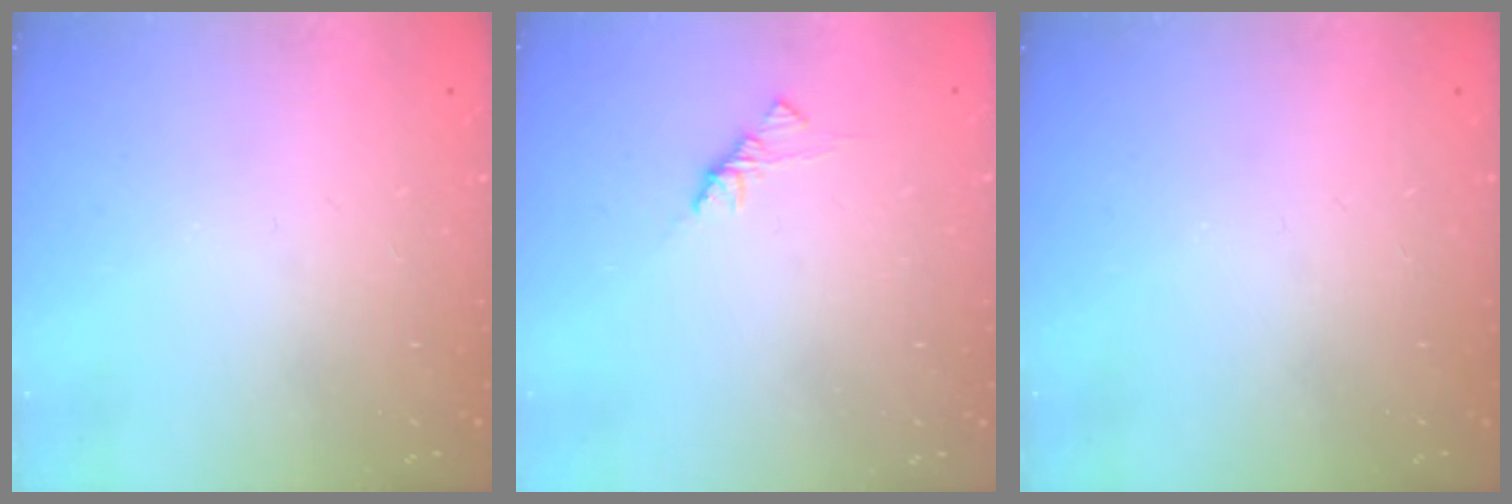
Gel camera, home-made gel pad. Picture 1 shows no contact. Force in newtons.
{"total": 1.9, "press": 1.7, "slide": 0.6}
{"total": 0.0}